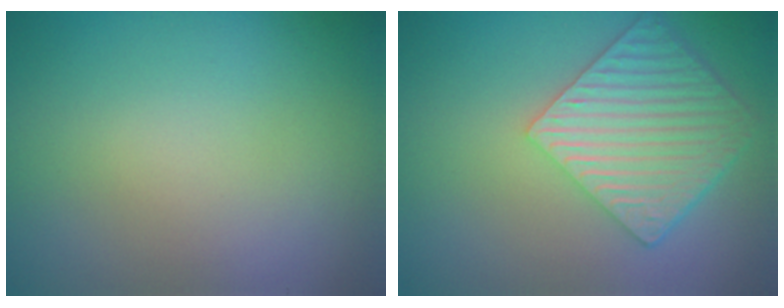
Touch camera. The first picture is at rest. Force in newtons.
{"total": 6.1, "press": 4.5, "slide": 4.1}